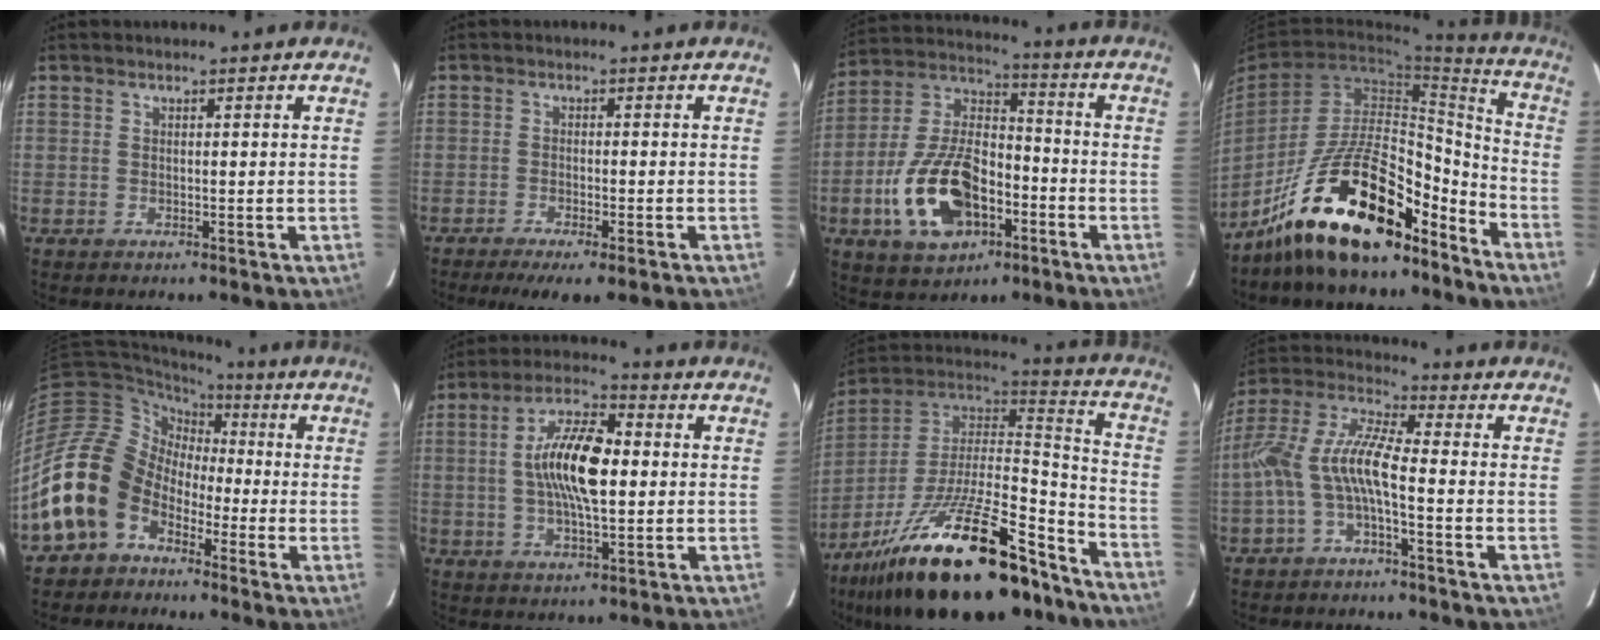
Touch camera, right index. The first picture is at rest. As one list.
[{"total": 8.0, "force": [-6.1, 1.3, 5.1], "torque": [-0.110, -0.031, -0.094]}, {"total": 18.5, "force": [-7.0, 10.5, 13.5], "torque": [-0.285, 0.012, -0.112]}, {"total": 21.2, "force": [-15.8, 7.5, 12.1], "torque": [-0.206, 0.021, -0.253]}, {"total": 16.5, "force": [-8.2, 12.7, 6.6], "torque": [-0.155, 0.025, -0.160]}, {"total": 12.6, "force": [0.6, 4.4, 11.8], "torque": [-0.221, 0.013, 0.006]}, {"total": 31.8, "force": [-21.2, 10.9, 21.0], "torque": [-0.363, -0.008, -0.327]}, {"total": 10.8, "force": [-3.0, 2.5, 10.1], "torque": [-0.221, 0.013, -0.061]}]